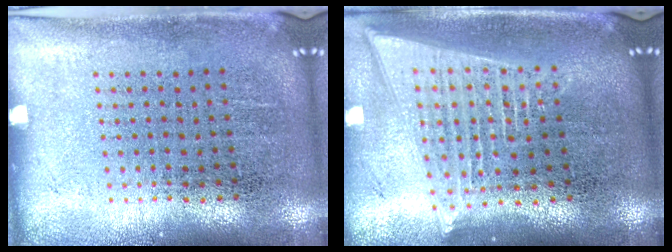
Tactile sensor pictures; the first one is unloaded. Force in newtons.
{"total": 2.1, "press": 1.8, "slide": 1.1}